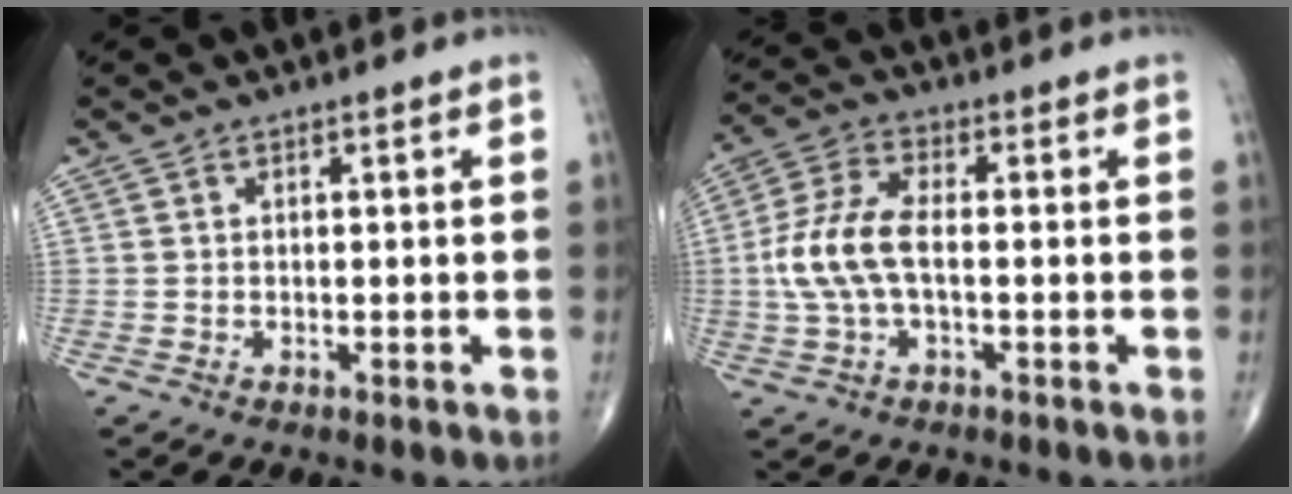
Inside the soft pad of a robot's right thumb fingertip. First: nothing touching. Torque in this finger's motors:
{"motor_torque": [-0.17, 0.73, 1.13, 0.07, 0.33]}